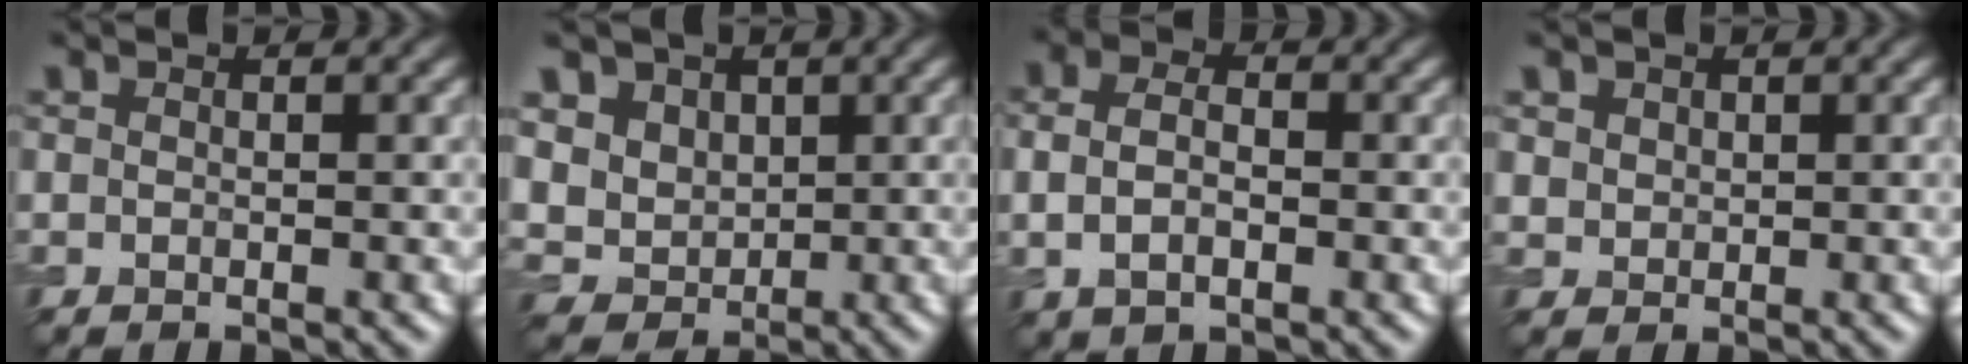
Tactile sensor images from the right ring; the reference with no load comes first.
{"total": 5.3, "force": [1.7, 4.6, 2.0], "torque": [-0.051, 0.000, 0.031]}
{"total": 3.2, "force": [-0.2, 2.1, 2.4], "torque": [-0.055, 0.000, -0.006]}
{"total": 1.9, "force": [1.0, 1.5, 0.6], "torque": [-0.018, -0.001, 0.029]}